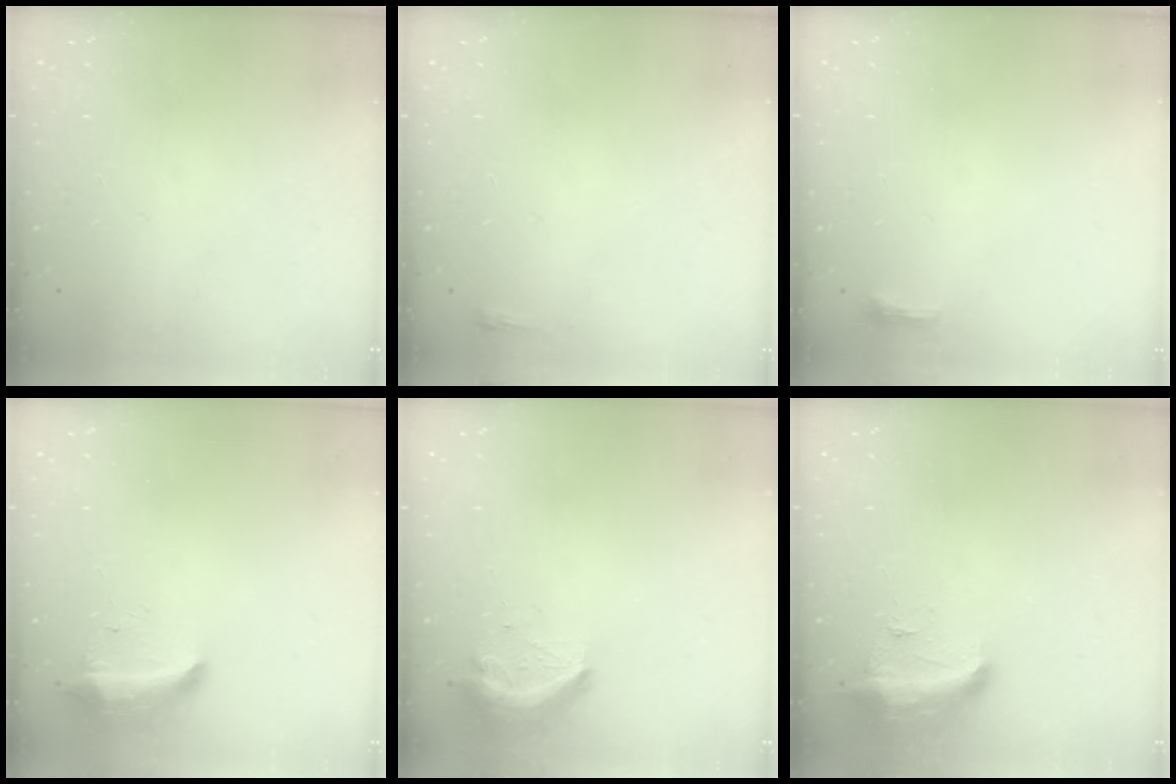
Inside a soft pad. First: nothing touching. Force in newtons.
{"total": 2.0, "press": 2.0, "slide": 0.5}
{"total": 3.6, "press": 3.4, "slide": 1.0}
{"total": 8.3, "press": 8.3, "slide": 0.1}
{"total": 9.5, "press": 9.5, "slide": 0.6}
{"total": 9.5, "press": 9.4, "slide": 1.2}